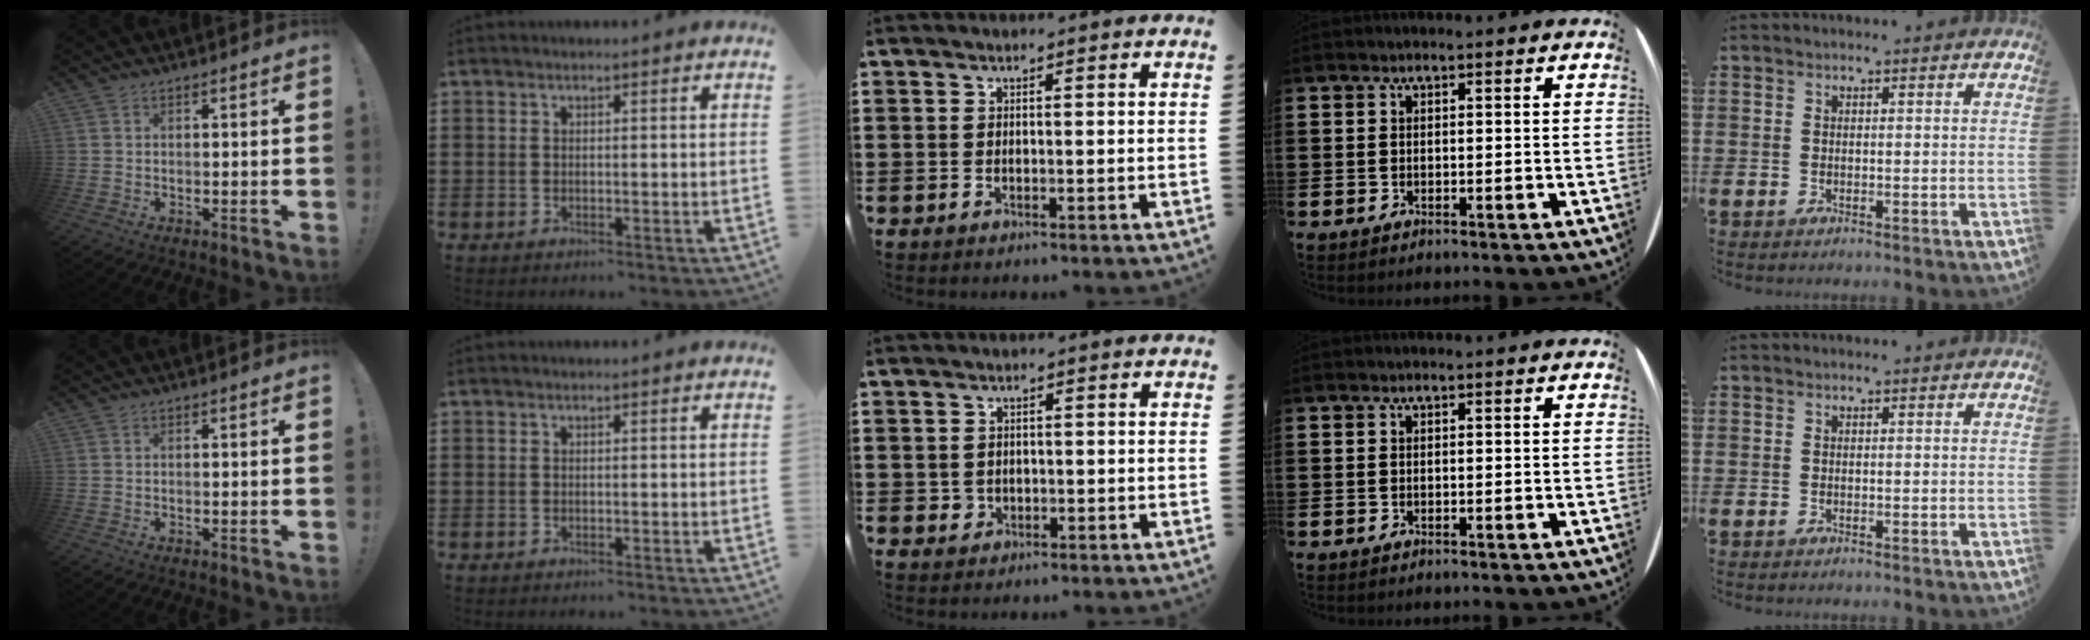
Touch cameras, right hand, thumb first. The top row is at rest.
{"middle": {"total": 1.1, "force": [0.0, 1.0, 0.3], "torque": [-0.008, 0.007, -0.003]}}